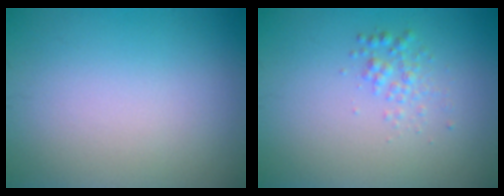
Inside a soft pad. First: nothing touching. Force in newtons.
{"total": 1.5, "press": 1.5, "slide": 0.1}